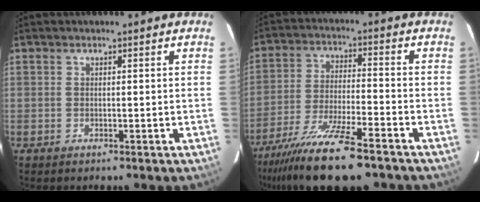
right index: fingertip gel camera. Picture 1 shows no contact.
{"total": 14.8, "force": [-11.1, 1.4, 9.6], "torque": [-0.181, -0.040, -0.191]}